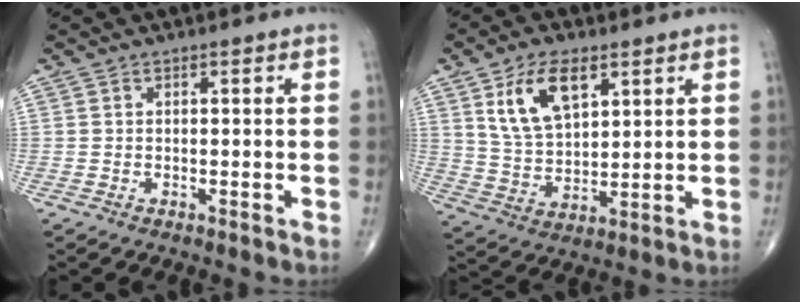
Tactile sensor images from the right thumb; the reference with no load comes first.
{"total": 11.8, "force": [5.5, 6.2, 8.4], "torque": [-0.140, -0.021, 0.111]}